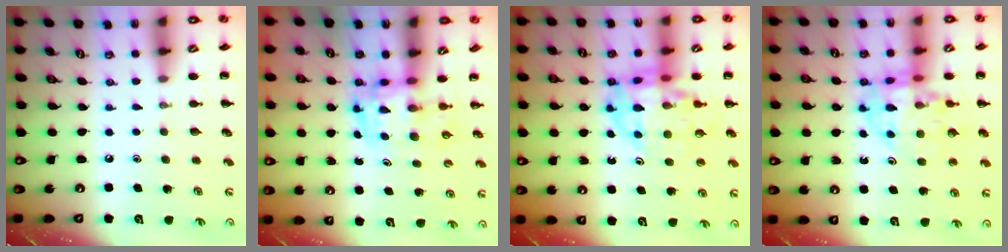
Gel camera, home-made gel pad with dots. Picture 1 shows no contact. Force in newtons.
{"total": 3.4, "press": 3.4, "slide": 0.6}
{"total": 14.9, "press": 14.4, "slide": 3.8}
{"total": 12.9, "press": 12.5, "slide": 3.3}